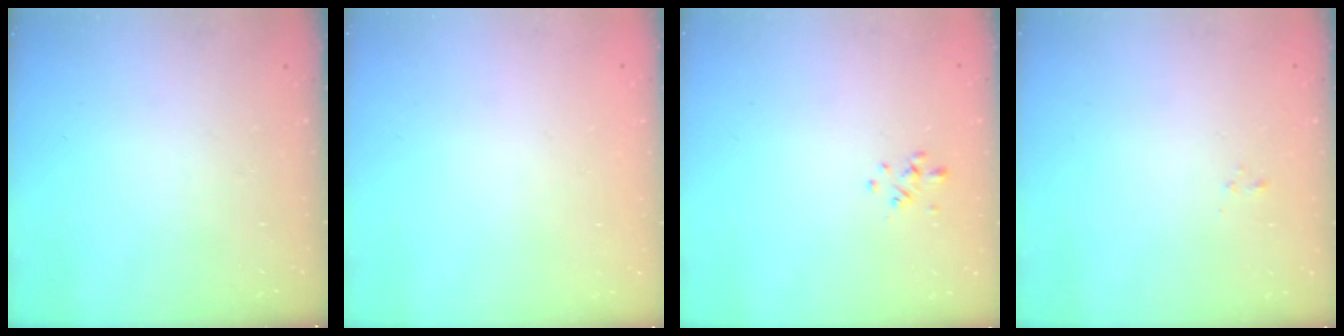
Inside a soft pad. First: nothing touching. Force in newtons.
{"total": 1.8, "press": 1.8, "slide": 0.2}
{"total": 1.0, "press": 0.7, "slide": 0.6}
{"total": 0.5, "press": 0.4, "slide": 0.4}